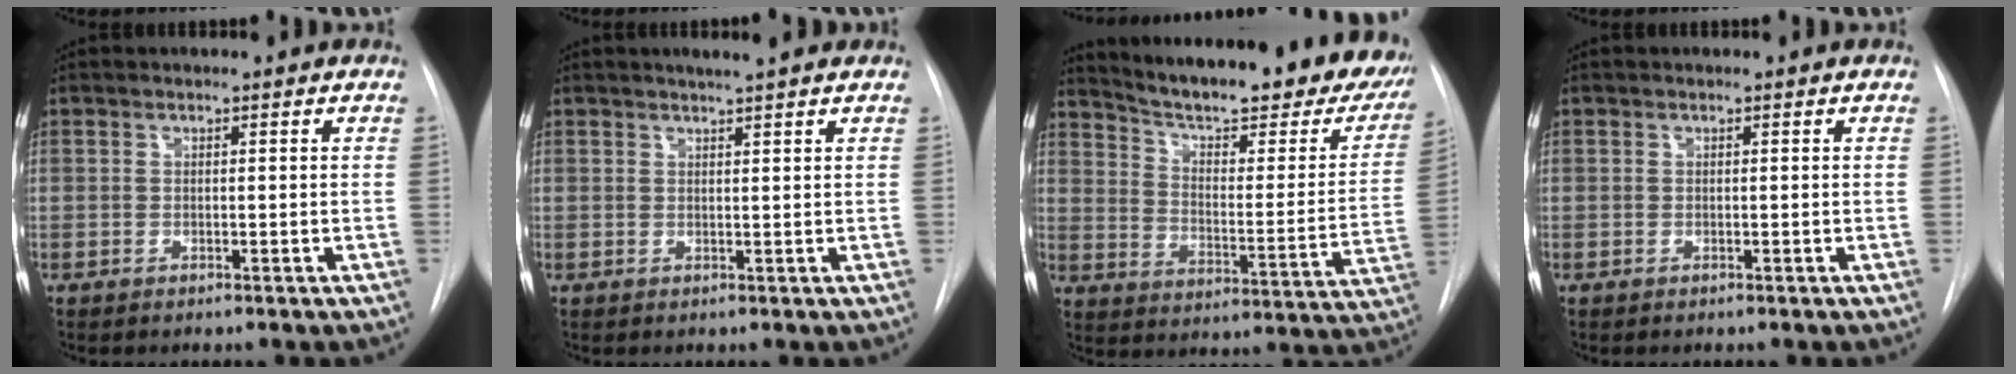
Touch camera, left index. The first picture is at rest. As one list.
[{"total": 4.0, "force": [3.3, 0.1, 2.2], "torque": [-0.034, 0.014, 0.046]}, {"total": 29.5, "force": [24.3, 6.1, 15.6], "torque": [-0.231, -0.061, 0.307]}, {"total": 0.0}]